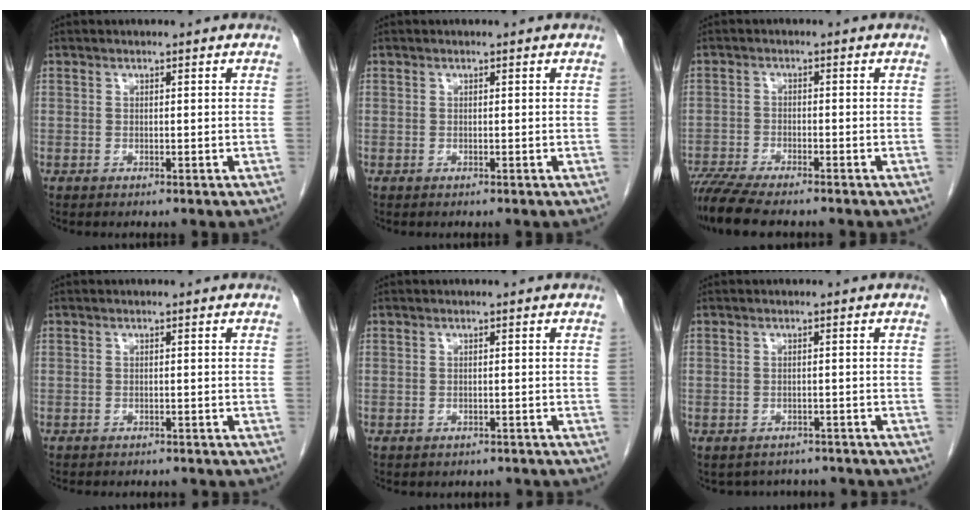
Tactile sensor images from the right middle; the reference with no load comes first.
{"total": 0.0}
{"total": 8.9, "force": [-7.7, 1.2, 4.5], "torque": [-0.075, -0.016, -0.126]}
{"total": 7.0, "force": [-6.3, 2.1, 2.2], "torque": [-0.026, 0.001, -0.075]}
{"total": 5.1, "force": [-4.5, 1.7, 1.4], "torque": [-0.017, 0.001, -0.053]}
{"total": 6.4, "force": [-5.8, 2.6, 0.5], "torque": [-0.004, 0.014, -0.064]}